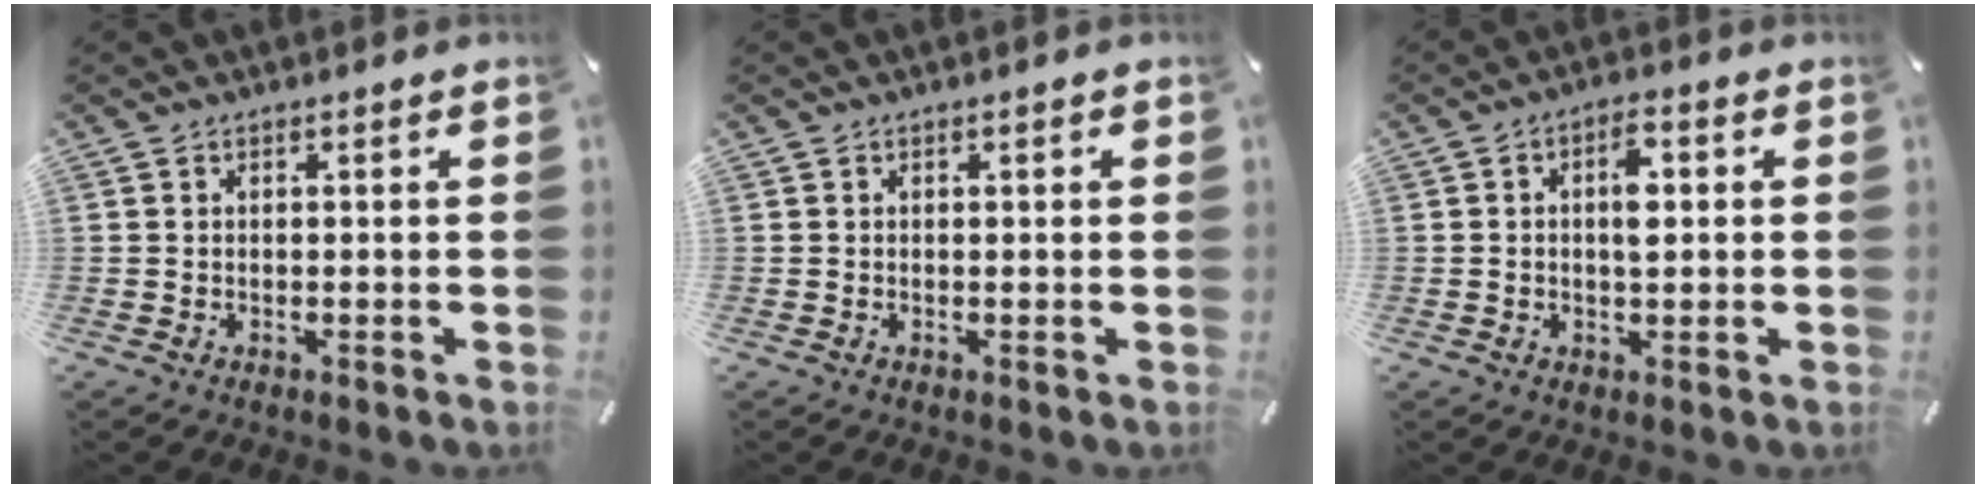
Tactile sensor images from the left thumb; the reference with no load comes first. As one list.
[{"total": 0.9, "force": [0.2, 0.2, 0.8], "torque": [-0.016, 0.002, 0.003]}, {"total": 6.0, "force": [0.8, 3.0, 5.1], "torque": [-0.078, 0.002, 0.007]}]